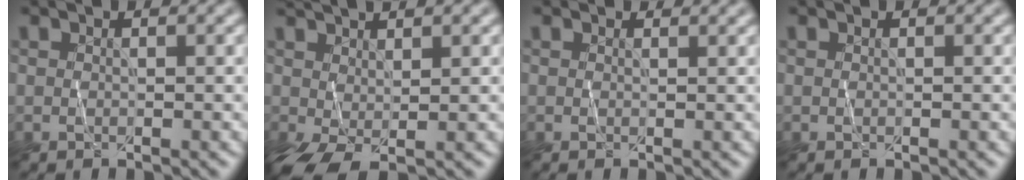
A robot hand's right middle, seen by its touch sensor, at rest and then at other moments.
{"total": 5.1, "force": [0.9, 2.0, 4.6], "torque": [-0.081, 0.007, 0.013]}
{"total": 1.1, "force": [1.0, 0.2, 0.2], "torque": [-0.009, -0.003, 0.008]}
{"total": 0.0}